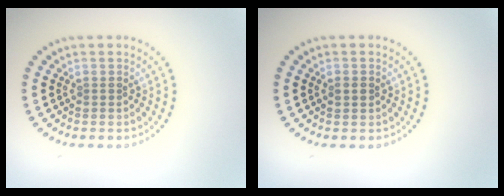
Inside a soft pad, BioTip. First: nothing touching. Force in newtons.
{"total": 1.1, "press": 1.1, "slide": 0.1}